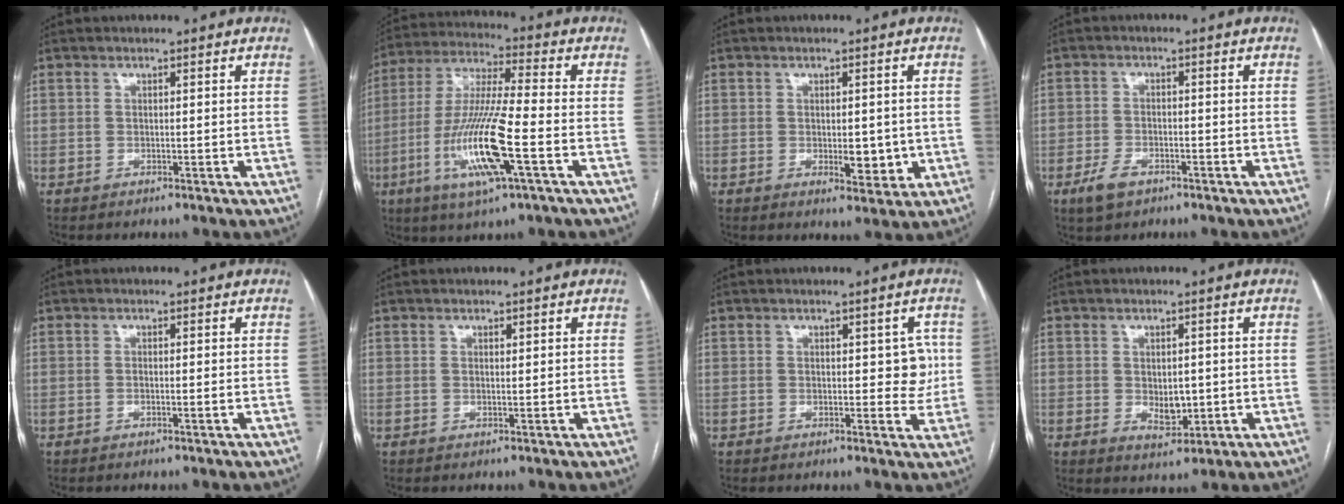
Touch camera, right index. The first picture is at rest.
{"total": 15.6, "force": [-5.0, 0.9, 14.8], "torque": [-0.304, -0.015, -0.095]}
{"total": 4.4, "force": [-0.6, 2.1, 3.8], "torque": [-0.048, -0.006, -0.001]}
{"total": 4.0, "force": [-2.3, 2.2, 2.3], "torque": [-0.047, -0.001, -0.039]}
{"total": 0.6, "force": [-0.2, 0.0, 0.6], "torque": [-0.011, 0.000, -0.003]}
{"total": 0.6, "force": [0.3, 0.2, 0.4], "torque": [-0.005, -0.003, 0.005]}
{"total": 4.1, "force": [0.6, 2.3, 3.3], "torque": [-0.027, 0.007, 0.010]}
{"total": 3.9, "force": [-0.2, 2.4, 3.1], "torque": [-0.046, -0.005, 0.007]}